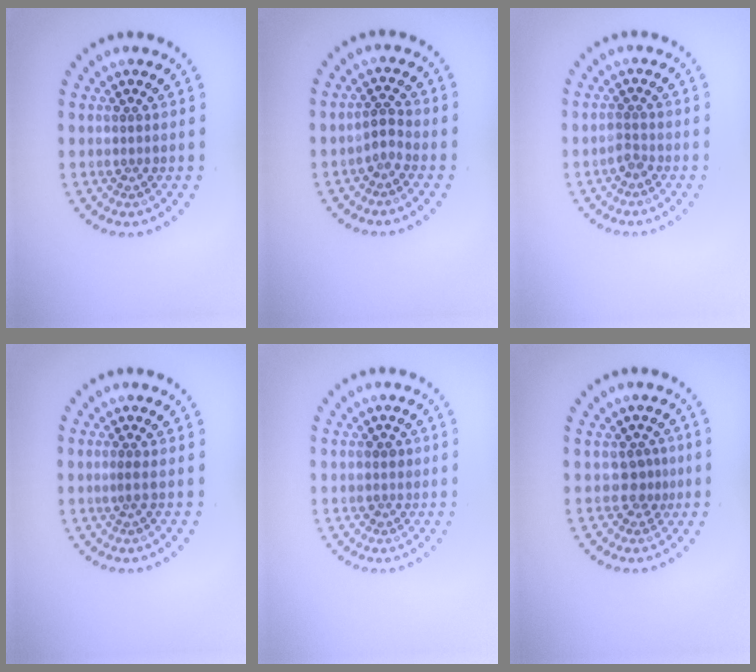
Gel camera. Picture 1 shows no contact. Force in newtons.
{"total": 1.4, "press": 1.0, "slide": 1.0}
{"total": 1.2, "press": 0.9, "slide": 0.8}
{"total": 0.6, "press": 0.3, "slide": 0.5}
{"total": 0.9, "press": 0.9, "slide": 0.3}
{"total": 1.7, "press": 1.2, "slide": 1.2}